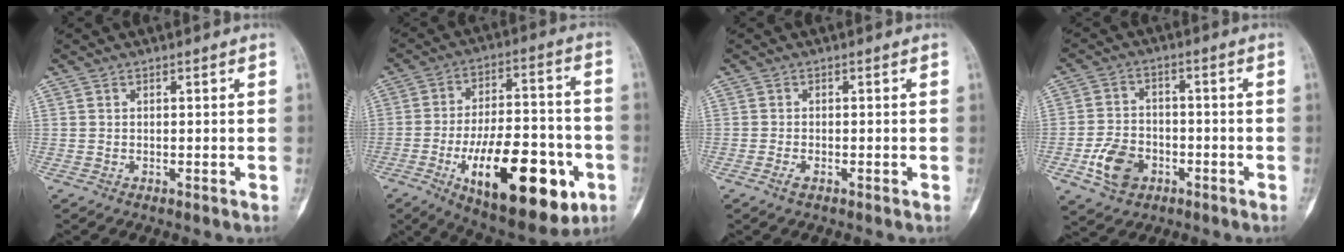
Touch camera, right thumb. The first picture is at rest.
{"total": 24.9, "force": [-9.3, 10.6, 20.6], "torque": [-0.287, 0.030, -0.130]}
{"total": 1.2, "force": [-0.8, 0.5, 0.8], "torque": [-0.021, 0.001, -0.016]}
{"total": 8.6, "force": [-3.5, 6.2, 4.9], "torque": [-0.076, 0.016, -0.060]}